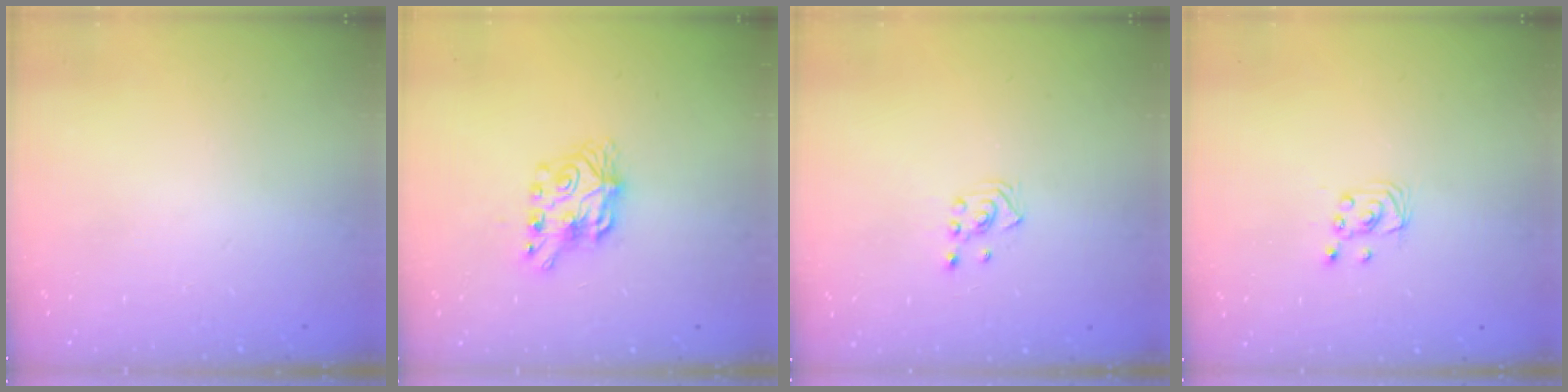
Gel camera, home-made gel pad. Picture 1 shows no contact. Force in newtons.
{"total": 7.7, "press": 7.7, "slide": 0.7}
{"total": 2.6, "press": 2.4, "slide": 0.9}
{"total": 2.4, "press": 2.4, "slide": 0.2}